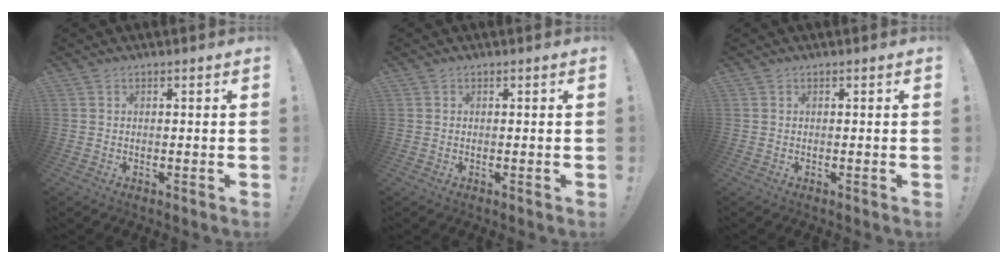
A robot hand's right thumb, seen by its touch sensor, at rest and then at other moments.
{"total": 0.0}
{"total": 0.0}